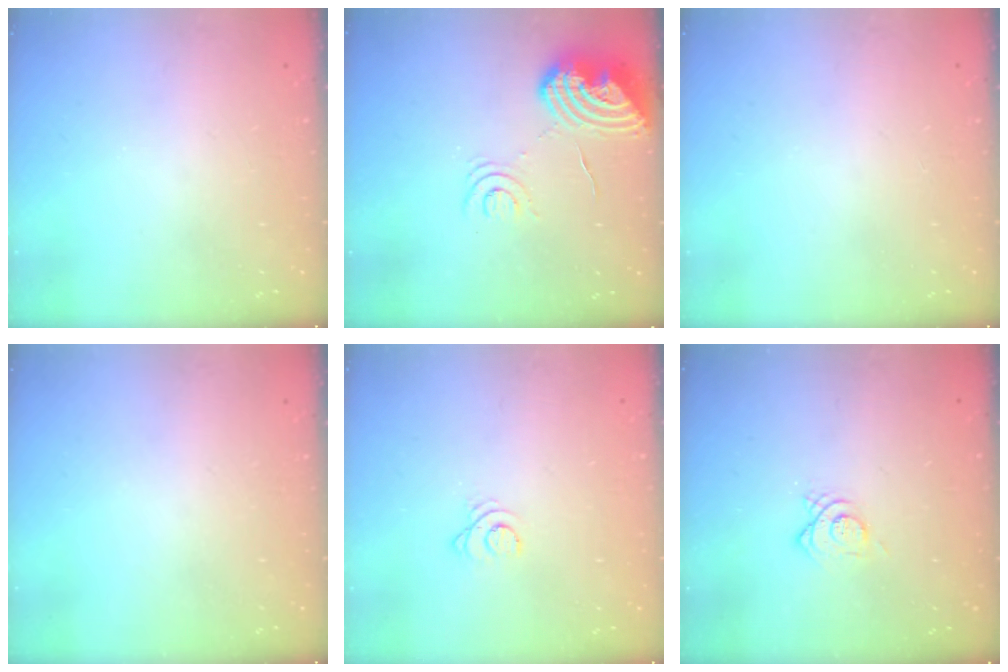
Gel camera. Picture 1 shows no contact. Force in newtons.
{"total": 12.4, "press": 12.3, "slide": 1.3}
{"total": 0.0}
{"total": 0.0}
{"total": 2.4, "press": 2.4, "slide": 0.3}
{"total": 6.5, "press": 6.5, "slide": 0.6}